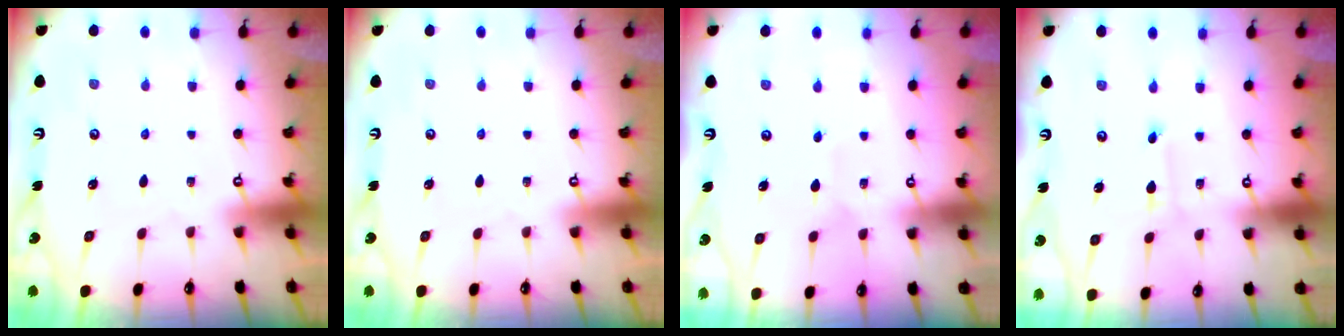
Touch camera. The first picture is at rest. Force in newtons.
{"total": 0.0}
{"total": 5.8, "press": 5.8, "slide": 0.6}
{"total": 2.2, "press": 2.1, "slide": 0.3}